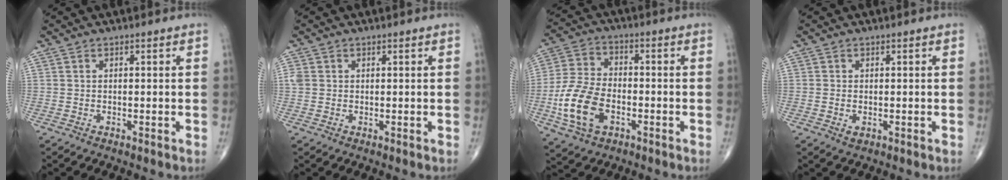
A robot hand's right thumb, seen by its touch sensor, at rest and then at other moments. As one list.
[{"total": 1.8, "force": [0.3, 1.5, 0.9], "torque": [-0.026, 0.008, 0.010]}, {"total": 13.0, "force": [-3.9, 8.1, 9.4], "torque": [-0.186, 0.015, -0.077]}, {"total": 1.2, "force": [-0.2, 0.8, 0.9], "torque": [-0.014, -0.001, -0.003]}]